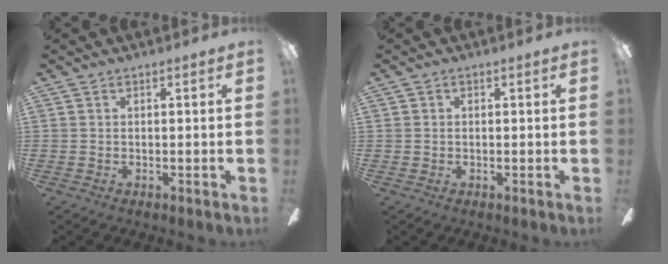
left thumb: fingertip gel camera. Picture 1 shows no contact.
{"total": 0.0}